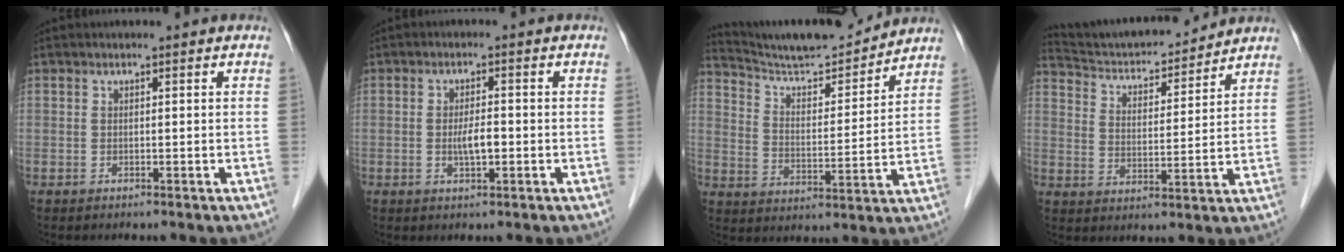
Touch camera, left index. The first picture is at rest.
{"total": 3.2, "force": [-1.5, 0.7, 2.7], "torque": [-0.053, -0.005, -0.024]}
{"total": 14.1, "force": [13.5, 0.7, 4.1], "torque": [-0.074, -0.005, 0.219]}
{"total": 13.9, "force": [13.2, 1.9, 3.9], "torque": [-0.064, 0.004, 0.212]}